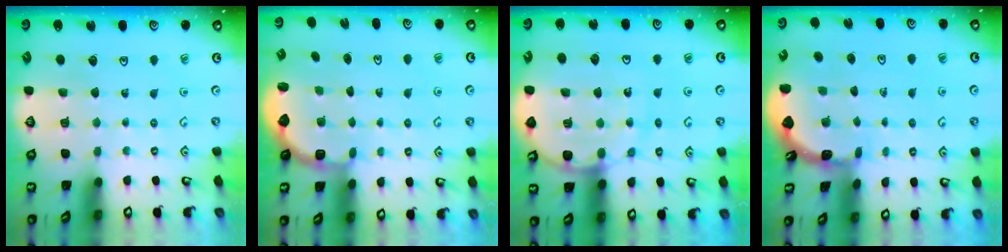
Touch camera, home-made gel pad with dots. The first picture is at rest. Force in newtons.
{"total": 2.7, "press": 2.1, "slide": 1.8}
{"total": 12.1, "press": 12.0, "slide": 1.6}
{"total": 1.7, "press": 1.7, "slide": 0.1}